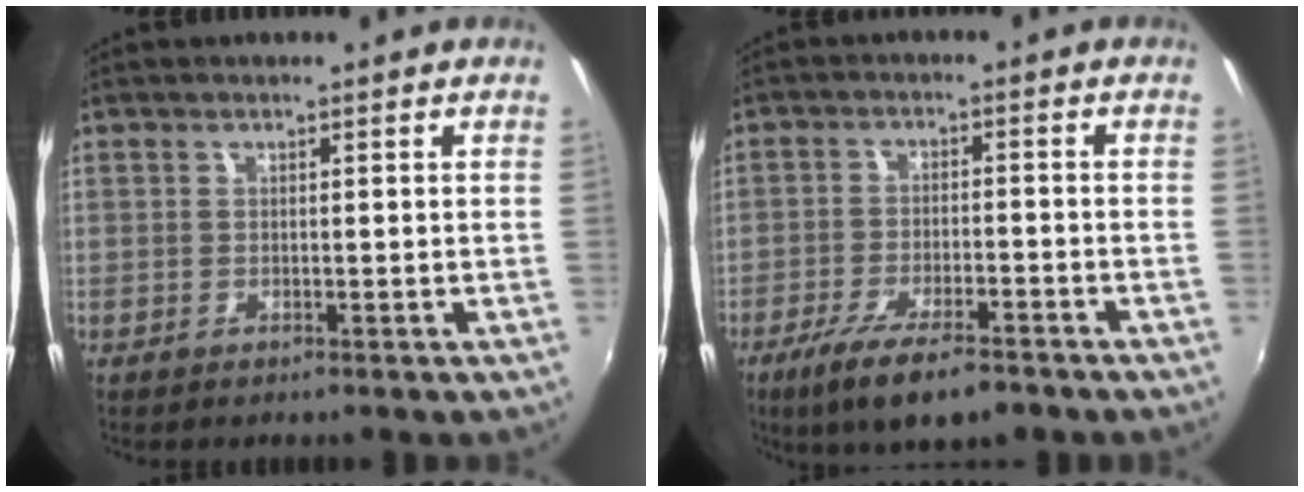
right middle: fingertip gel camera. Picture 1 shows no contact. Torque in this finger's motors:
{"motor_torque": [1.18, -0.96, 0.14, 0.10]}